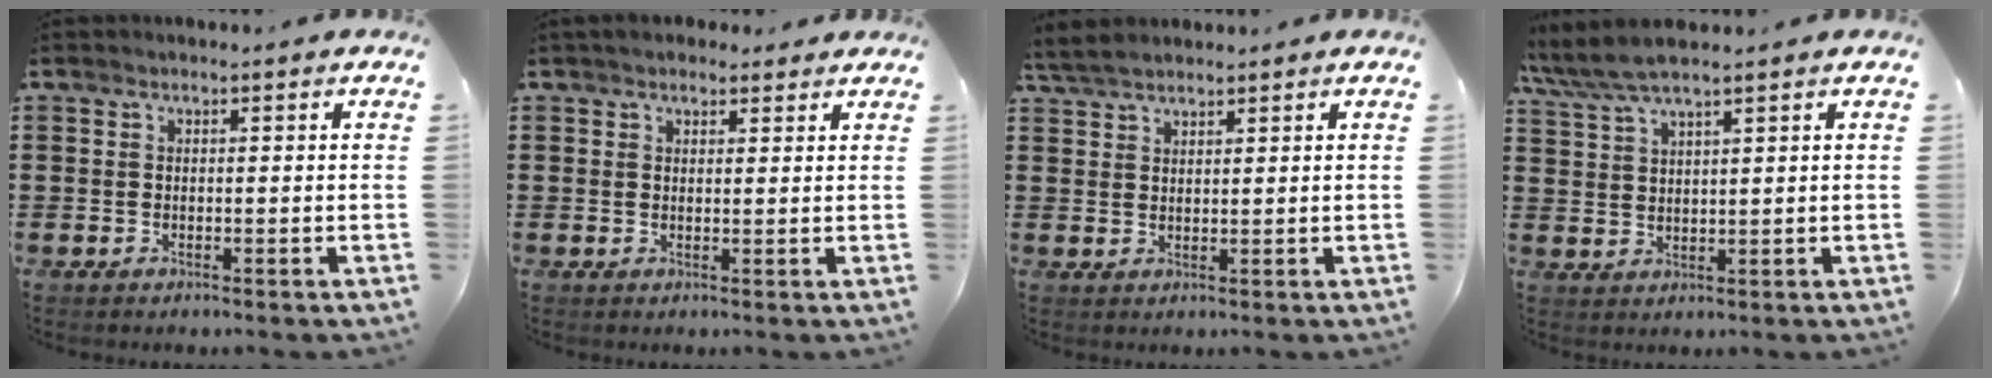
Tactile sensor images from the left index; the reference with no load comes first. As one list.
[{"total": 2.6, "force": [2.1, 1.5, 0.5], "torque": [-0.017, 0.007, 0.040]}, {"total": 2.8, "force": [2.5, 0.8, 1.0], "torque": [-0.027, 0.003, 0.049]}, {"total": 4.8, "force": [4.1, 0.7, 2.5], "torque": [-0.059, -0.007, 0.073]}]